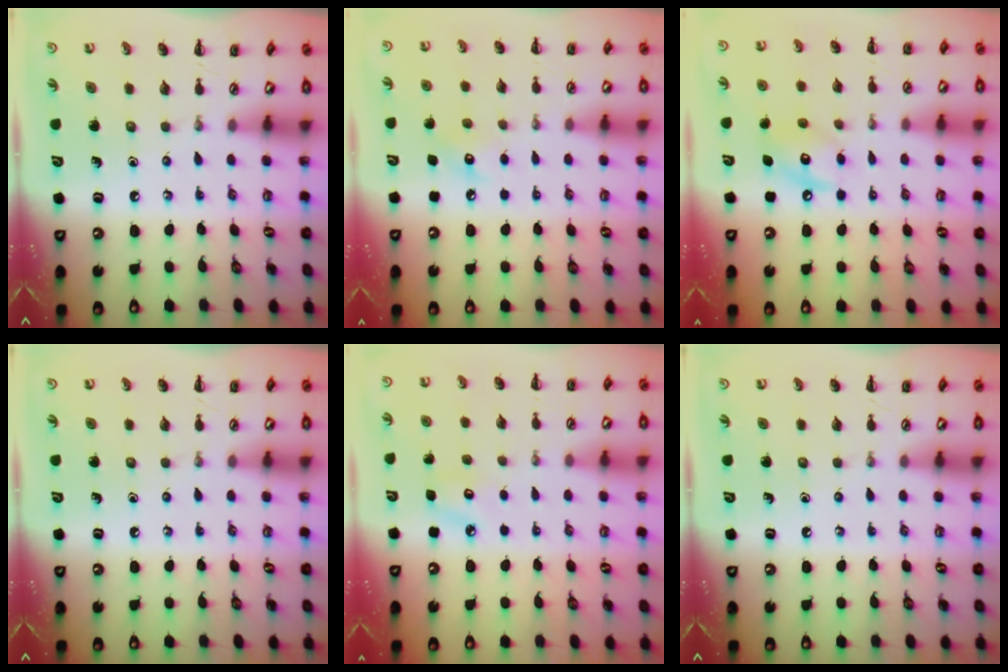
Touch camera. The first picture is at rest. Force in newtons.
{"total": 5.9, "press": 5.7, "slide": 1.2}
{"total": 9.0, "press": 8.9, "slide": 1.1}
{"total": 0.0}
{"total": 5.4, "press": 5.2, "slide": 1.5}
{"total": 0.0}